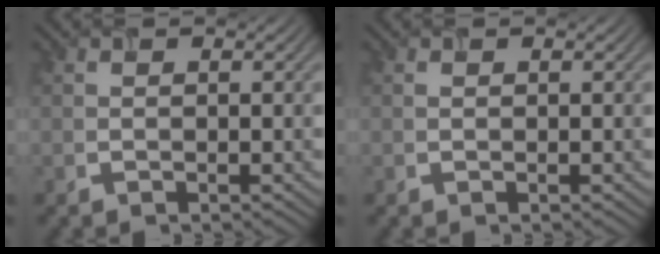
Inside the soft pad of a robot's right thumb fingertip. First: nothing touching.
{"total": 0.0}